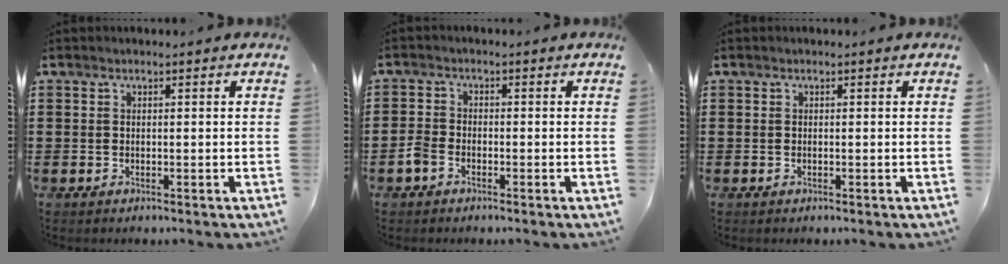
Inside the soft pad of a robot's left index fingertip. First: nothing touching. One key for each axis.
{"total": 2.4, "fx": -1.6, "fy": 1.2, "fz": 1.2, "tx": -0.038, "ty": 0.001, "tz": -0.036}
{"total": 0.0}